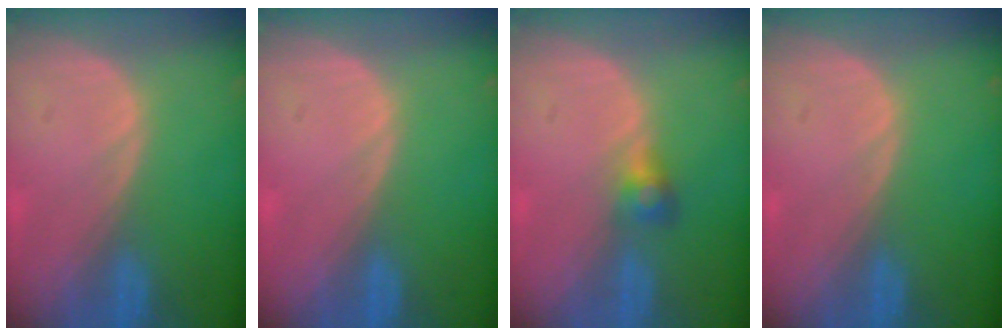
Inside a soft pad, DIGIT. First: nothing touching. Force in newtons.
{"total": 0.0}
{"total": 2.6, "press": 2.5, "slide": 0.2}
{"total": 0.0}